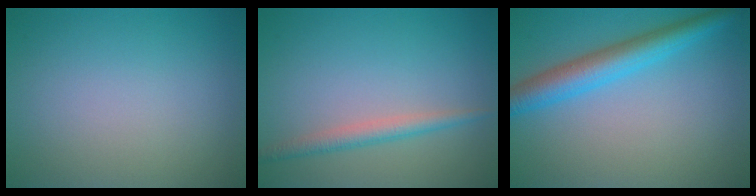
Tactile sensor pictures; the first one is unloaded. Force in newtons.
{"total": 2.1, "press": 2.1, "slide": 0.0}
{"total": 4.8, "press": 4.8, "slide": 0.2}